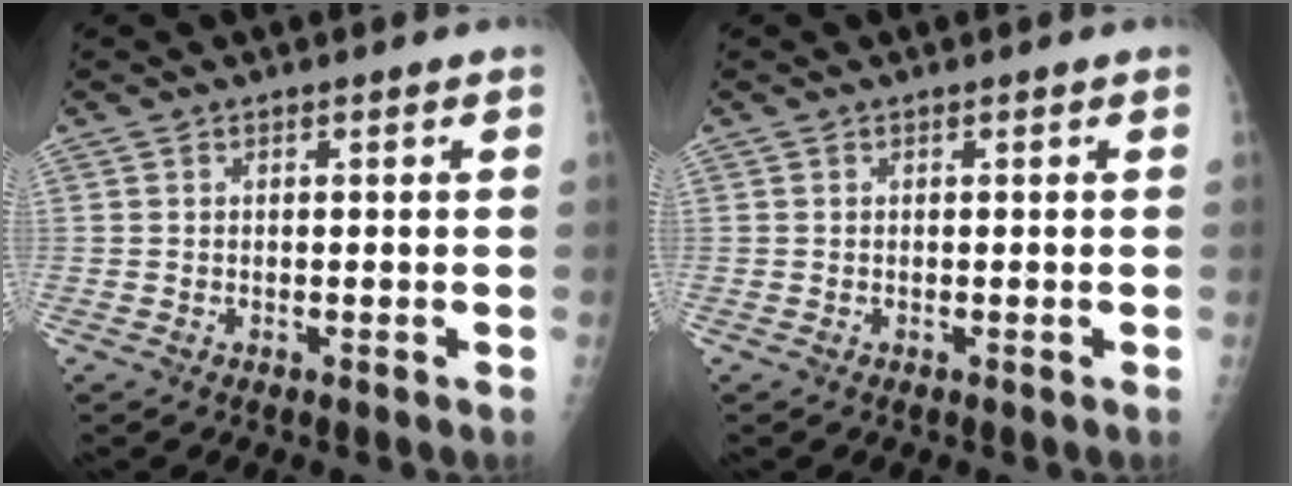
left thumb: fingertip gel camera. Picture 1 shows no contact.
{"total": 0.0}